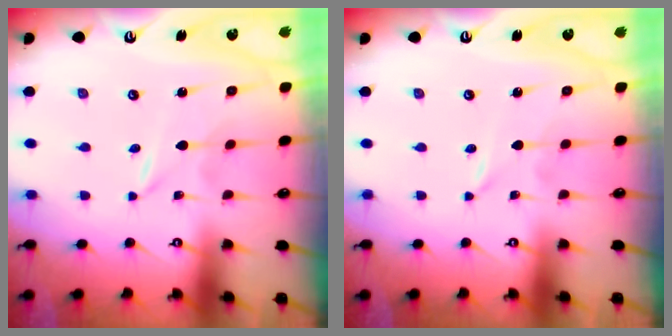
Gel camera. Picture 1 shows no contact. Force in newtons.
{"total": 0.0}